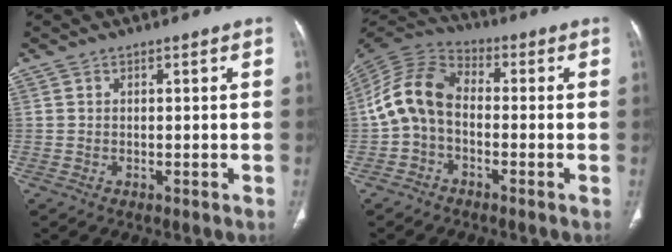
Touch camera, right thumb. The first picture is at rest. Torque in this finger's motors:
{"motor_torque": [0.34, 1.66, 1.03, -0.57, 0.34]}